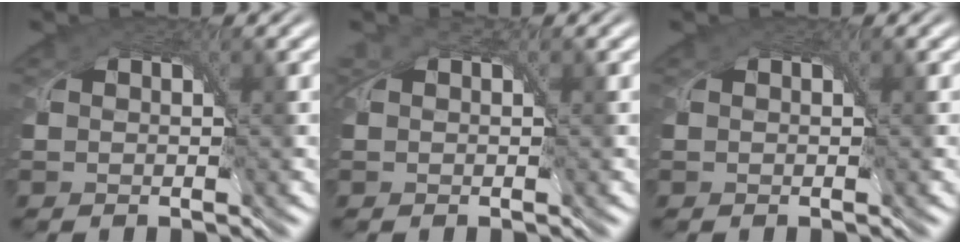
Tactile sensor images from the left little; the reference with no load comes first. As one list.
[{"total": 0.8, "force": [0.7, 0.2, 0.3], "torque": [-0.008, 0.002, 0.015]}, {"total": 0.0}]